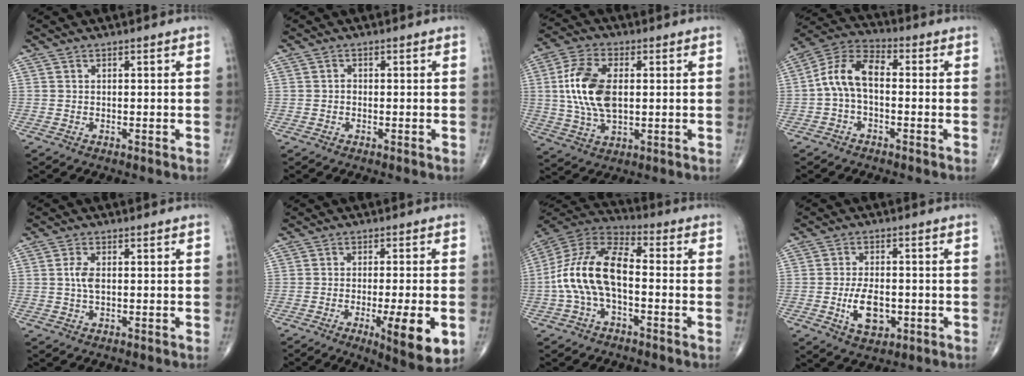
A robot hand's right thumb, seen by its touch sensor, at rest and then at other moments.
{"total": 0.7, "force": [-0.2, 0.5, 0.4], "torque": [-0.001, 0.003, -0.007]}
{"total": 13.2, "force": [1.3, 7.2, 11.0], "torque": [-0.224, 0.003, 0.026]}
{"total": 9.3, "force": [-0.6, 5.2, 7.7], "torque": [-0.146, 0.034, -0.025]}
{"total": 2.8, "force": [0.2, 1.3, 2.4], "torque": [-0.054, 0.003, 0.003]}
{"total": 11.0, "force": [-3.5, 2.2, 10.2], "torque": [-0.146, -0.013, -0.047]}
{"total": 14.5, "force": [-2.1, 7.4, 12.3], "torque": [-0.247, 0.041, -0.049]}
{"total": 7.6, "force": [-1.9, 4.3, 6.0], "torque": [-0.094, 0.002, -0.028]}